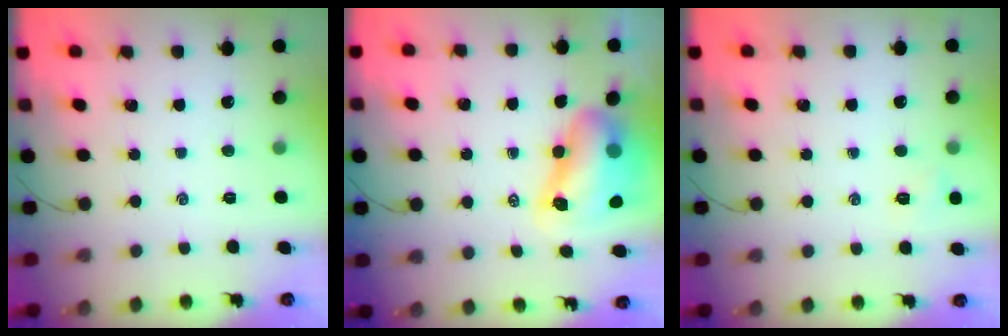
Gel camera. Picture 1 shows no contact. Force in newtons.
{"total": 11.4, "press": 11.0, "slide": 3.1}
{"total": 3.8, "press": 3.7, "slide": 1.0}